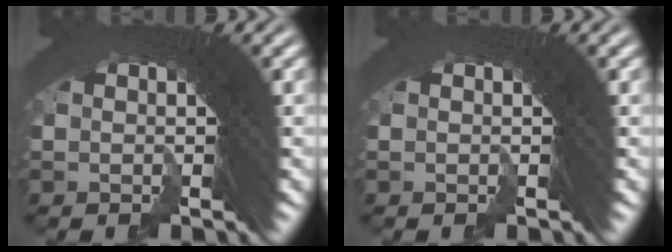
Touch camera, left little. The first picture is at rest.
{"total": 0.0}